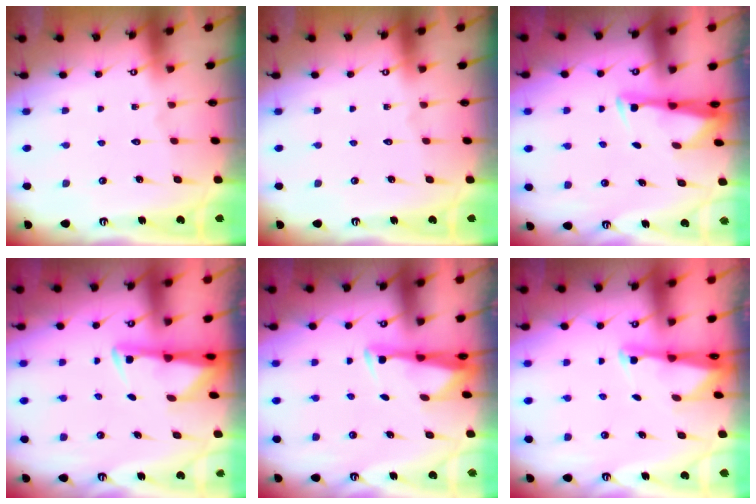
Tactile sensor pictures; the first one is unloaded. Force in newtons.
{"total": 0.0}
{"total": 3.3, "press": 3.2, "slide": 0.8}
{"total": 3.0, "press": 3.0, "slide": 0.6}
{"total": 3.3, "press": 3.2, "slide": 0.8}
{"total": 1.8, "press": 1.7, "slide": 0.4}